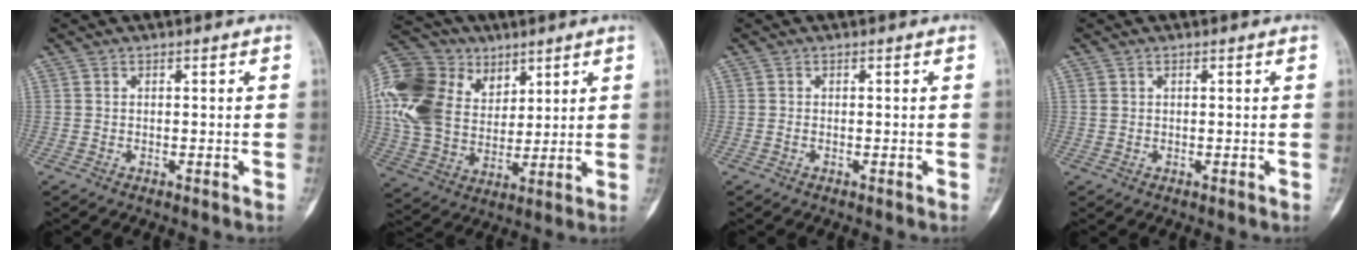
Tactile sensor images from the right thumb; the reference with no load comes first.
{"total": 24.7, "force": [9.0, 17.8, 14.7], "torque": [-0.314, 0.022, 0.172]}
{"total": 0.0}
{"total": 0.8, "force": [0.3, 0.6, 0.4], "torque": [-0.004, 0.005, 0.007]}